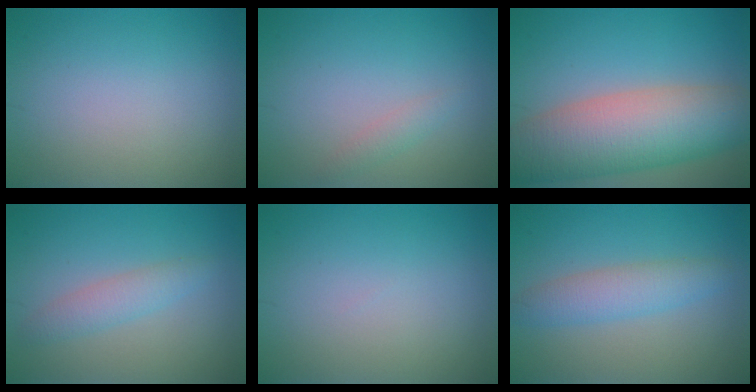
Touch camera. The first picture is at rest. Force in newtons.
{"total": 1.1, "press": 1.1, "slide": 0.0}
{"total": 10.7, "press": 10.7, "slide": 0.7}
{"total": 2.1, "press": 2.1, "slide": 0.1}
{"total": 0.0}
{"total": 3.3, "press": 3.3, "slide": 0.1}